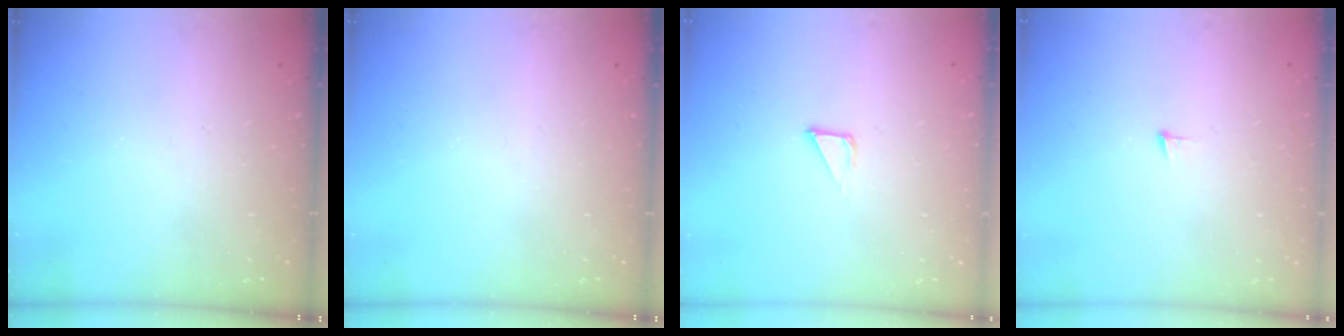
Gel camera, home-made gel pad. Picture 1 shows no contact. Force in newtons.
{"total": 0.0}
{"total": 2.8, "press": 2.8, "slide": 0.1}
{"total": 3.6, "press": 3.6, "slide": 0.3}